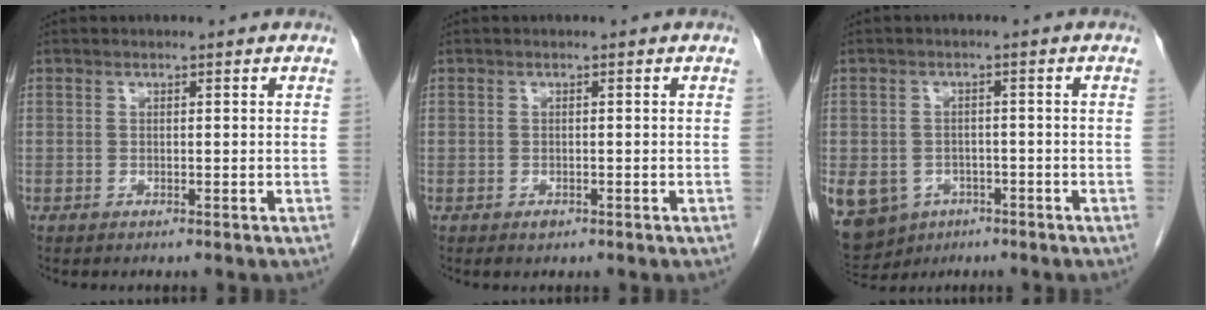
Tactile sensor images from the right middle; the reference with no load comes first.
{"total": 0.8, "force": [-0.4, 0.5, 0.4], "torque": [-0.007, 0.001, -0.004]}
{"total": 16.7, "force": [-7.8, 13.3, 6.3], "torque": [-0.194, -0.003, -0.099]}